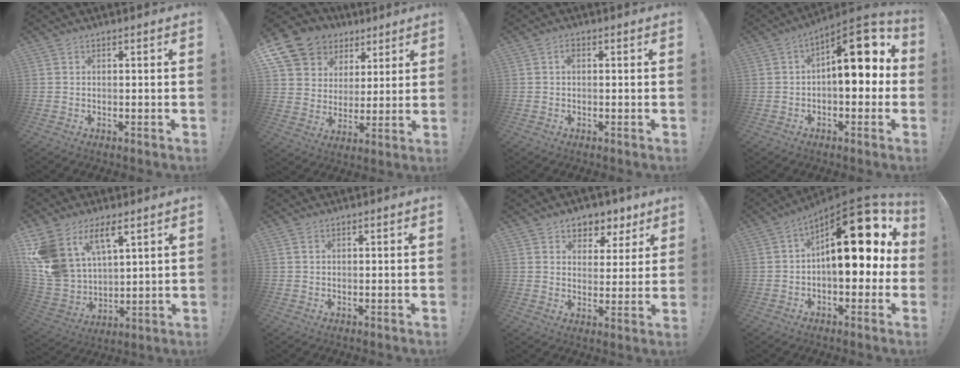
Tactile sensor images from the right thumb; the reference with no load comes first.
{"total": 13.2, "force": [7.8, 9.9, 3.9], "torque": [-0.067, -0.053, 0.161]}
{"total": 1.4, "force": [0.1, 0.9, 1.1], "torque": [-0.018, 0.002, -0.001]}
{"total": 15.6, "force": [3.3, 7.3, 13.4], "torque": [-0.167, -0.021, 0.051]}
{"total": 14.2, "force": [8.1, 9.0, 7.3], "torque": [-0.160, -0.049, 0.161]}
{"total": 0.8, "force": [0.5, 0.4, 0.5], "torque": [-0.002, -0.002, 0.007]}
{"total": 6.1, "force": [4.0, 4.6, 1.1], "torque": [-0.003, -0.037, 0.075]}
{"total": 22.7, "force": [5.0, 10.5, 19.5], "torque": [-0.267, -0.027, 0.086]}